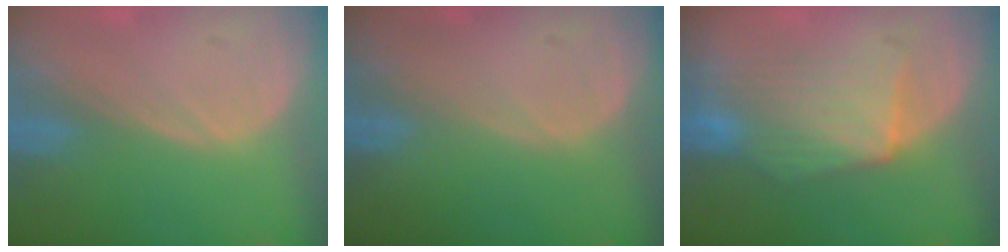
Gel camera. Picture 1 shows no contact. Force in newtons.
{"total": 0.0}
{"total": 7.5, "press": 7.4, "slide": 1.2}